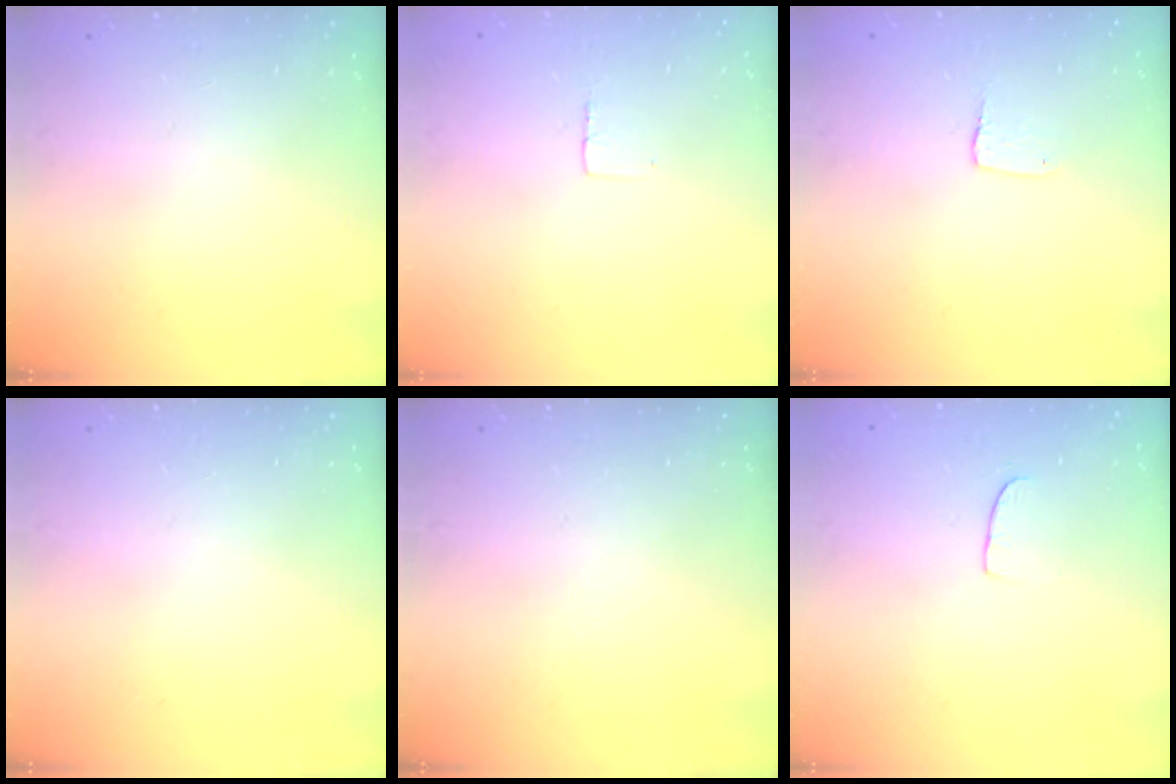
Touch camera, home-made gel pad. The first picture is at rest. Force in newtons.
{"total": 2.3, "press": 2.3, "slide": 0.1}
{"total": 3.5, "press": 3.4, "slide": 0.3}
{"total": 0.0}
{"total": 0.0}
{"total": 5.4, "press": 5.3, "slide": 0.4}